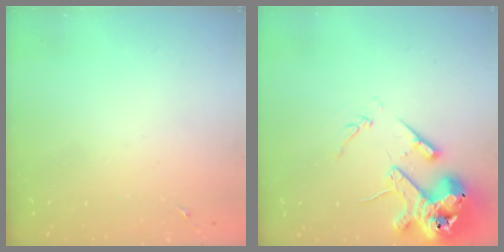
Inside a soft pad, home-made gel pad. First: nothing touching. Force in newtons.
{"total": 16.3, "press": 16.0, "slide": 2.6}